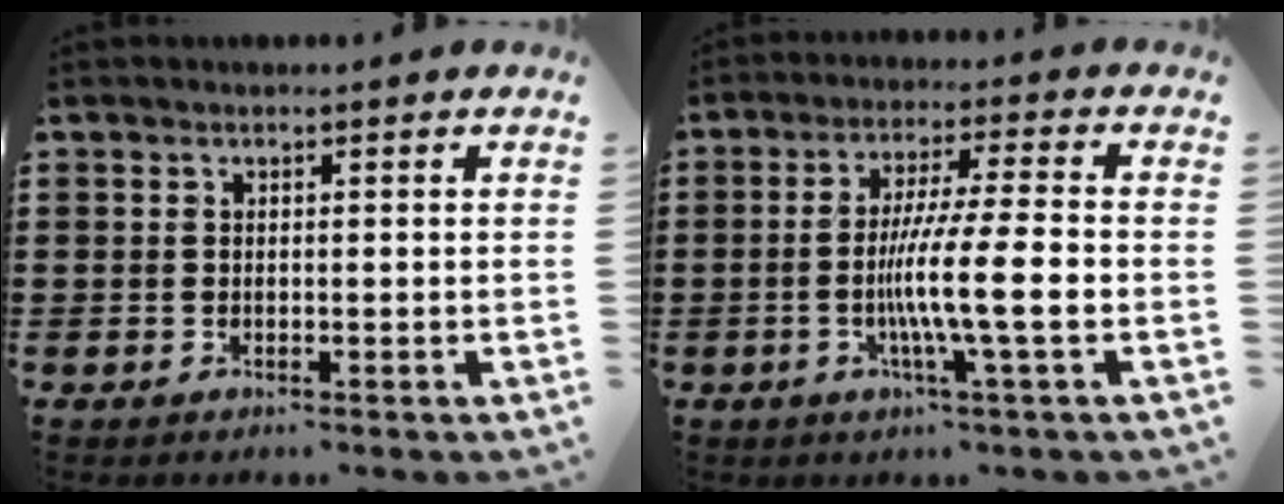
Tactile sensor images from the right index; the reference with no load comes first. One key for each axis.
{"total": 10.0, "fx": -2.1, "fy": 0.3, "fz": 9.8, "tx": -0.178, "ty": -0.011, "tz": -0.042}